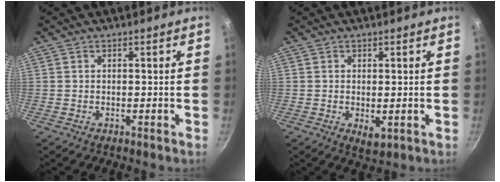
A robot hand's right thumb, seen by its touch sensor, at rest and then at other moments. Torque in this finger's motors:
{"motor_torque": [-0.26, 0.13, -0.25, 0.30, 0.03]}